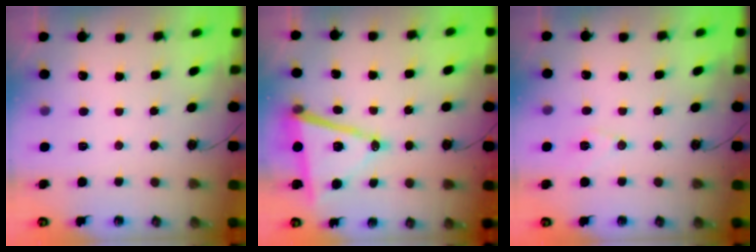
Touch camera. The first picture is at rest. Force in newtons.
{"total": 14.1, "press": 13.6, "slide": 3.9}
{"total": 7.5, "press": 6.1, "slide": 4.5}